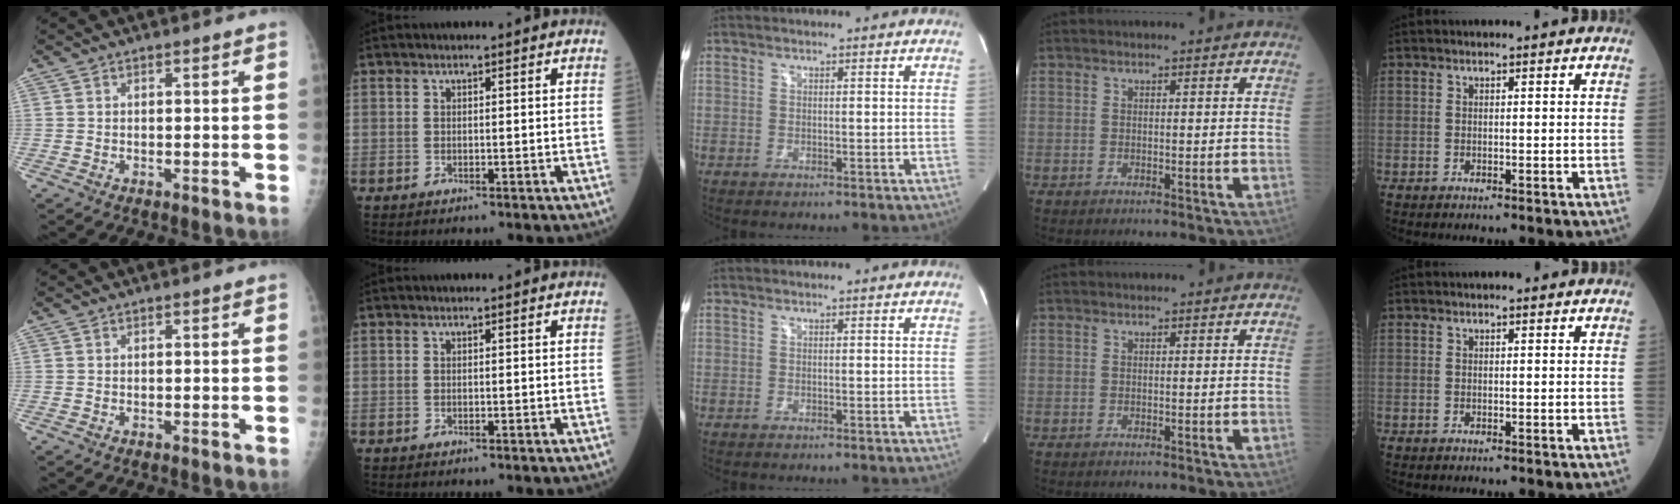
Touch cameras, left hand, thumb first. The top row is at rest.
{}